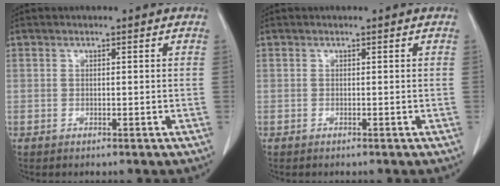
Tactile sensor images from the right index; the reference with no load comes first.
{"total": 0.0}